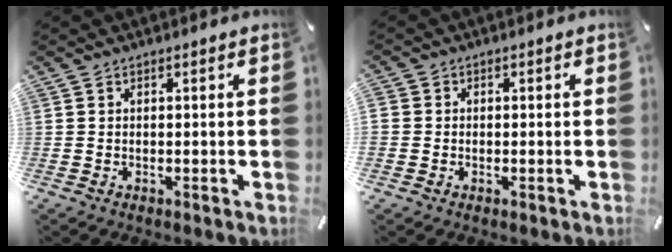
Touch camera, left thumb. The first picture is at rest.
{"total": 2.0, "force": [-0.3, 1.9, 0.1], "torque": [0.001, 0.007, -0.009]}